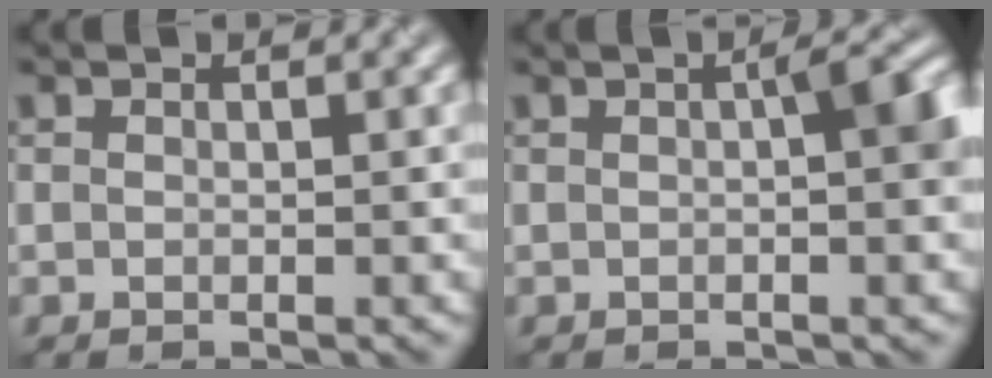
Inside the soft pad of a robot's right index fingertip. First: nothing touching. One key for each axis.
{"total": 3.4, "fx": 0.3, "fy": 1.0, "fz": 3.2, "tx": -0.043, "ty": 0.009, "tz": 0.001}